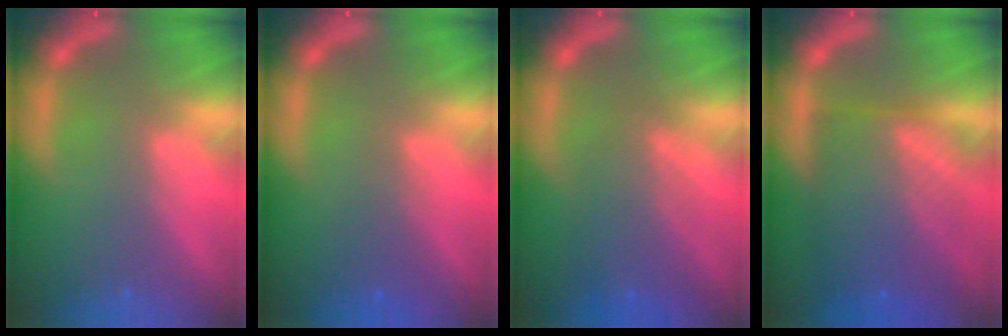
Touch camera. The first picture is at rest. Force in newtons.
{"total": 2.0}
{"total": 5.1}
{"total": 10.0}